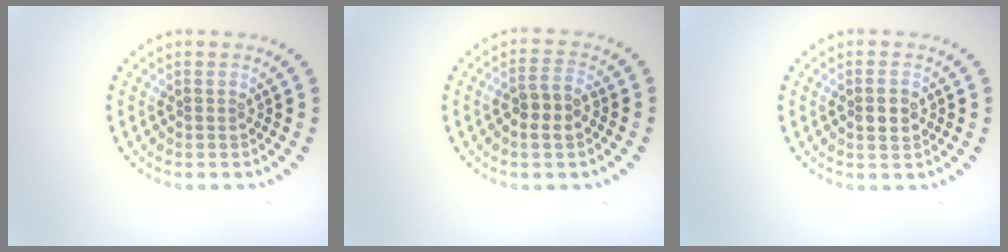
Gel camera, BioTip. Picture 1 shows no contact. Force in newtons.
{"total": 2.8, "press": 2.6, "slide": 0.9}
{"total": 2.4, "press": 2.4, "slide": 0.0}